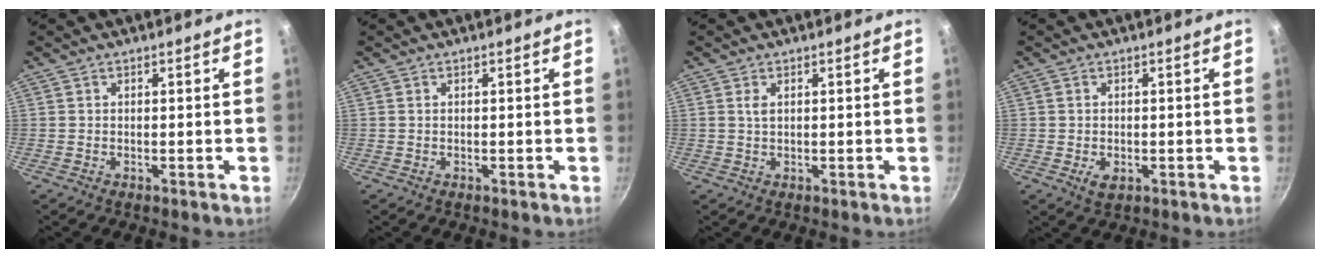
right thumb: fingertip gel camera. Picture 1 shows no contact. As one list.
[{"total": 0.0}, {"total": 1.4, "force": [0.5, 0.7, 1.2], "torque": [-0.022, 0.000, 0.010]}, {"total": 2.8, "force": [-0.8, 1.8, 2.0], "torque": [-0.033, -0.007, -0.010]}]